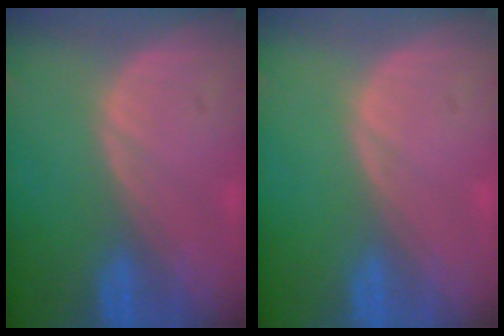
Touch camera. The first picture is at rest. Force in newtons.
{"total": 0.0}